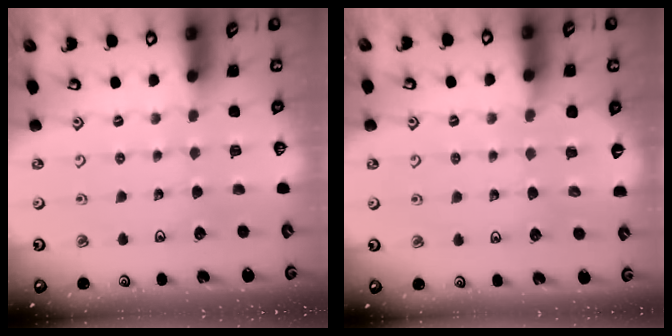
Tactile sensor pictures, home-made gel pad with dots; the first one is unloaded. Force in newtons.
{"total": 5.2, "press": 4.8, "slide": 1.8}